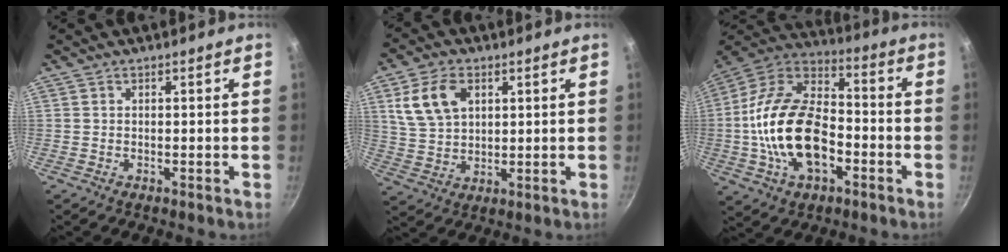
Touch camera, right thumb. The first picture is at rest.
{"total": 10.1, "force": [3.7, 6.7, 6.7], "torque": [-0.113, -0.006, 0.074]}
{"total": 21.7, "force": [-4.7, 13.0, 16.7], "torque": [-0.291, 0.042, -0.097]}